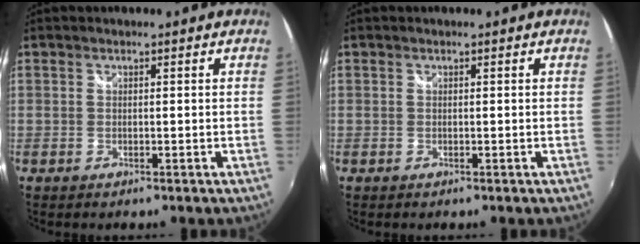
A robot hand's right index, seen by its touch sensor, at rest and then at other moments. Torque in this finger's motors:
{"motor_torque": [-0.06, -0.03, 0.00, 0.00]}